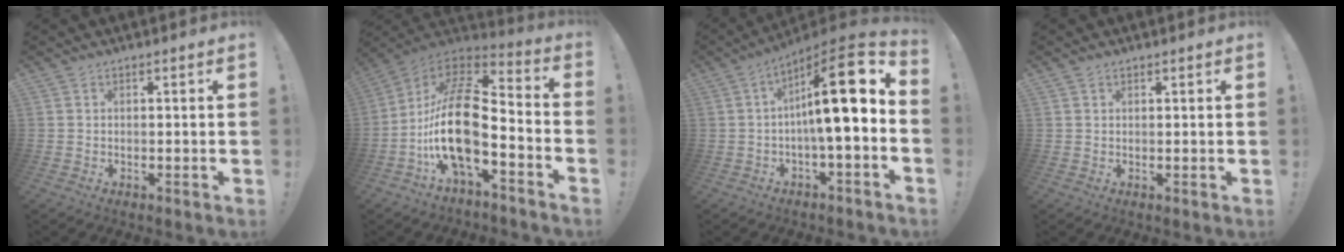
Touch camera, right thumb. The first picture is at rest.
{"total": 20.0, "force": [-4.7, 8.6, 17.5], "torque": [-0.350, 0.019, -0.084]}
{"total": 16.9, "force": [1.6, 3.0, 16.6], "torque": [-0.248, -0.005, 0.016]}
{"total": 0.9, "force": [0.7, 0.5, 0.2], "torque": [-0.004, 0.000, 0.014]}